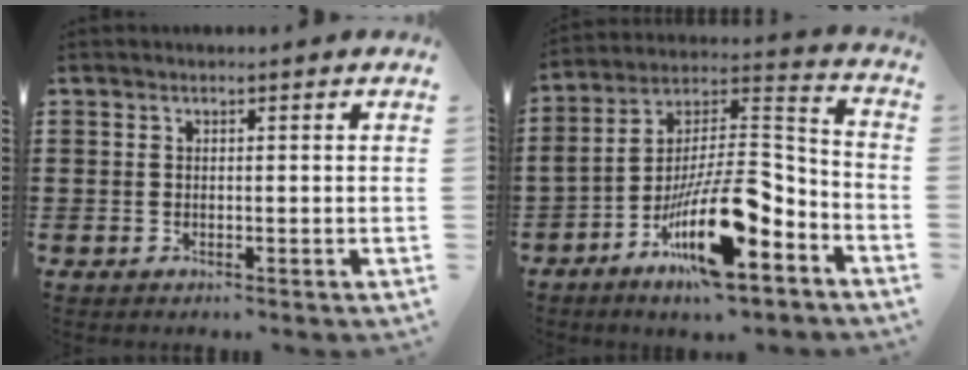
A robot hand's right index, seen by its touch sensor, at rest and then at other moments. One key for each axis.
{"total": 16.0, "fx": -8.2, "fy": 4.5, "fz": 13.0, "tx": -0.254, "ty": 0.010, "tz": -0.148}